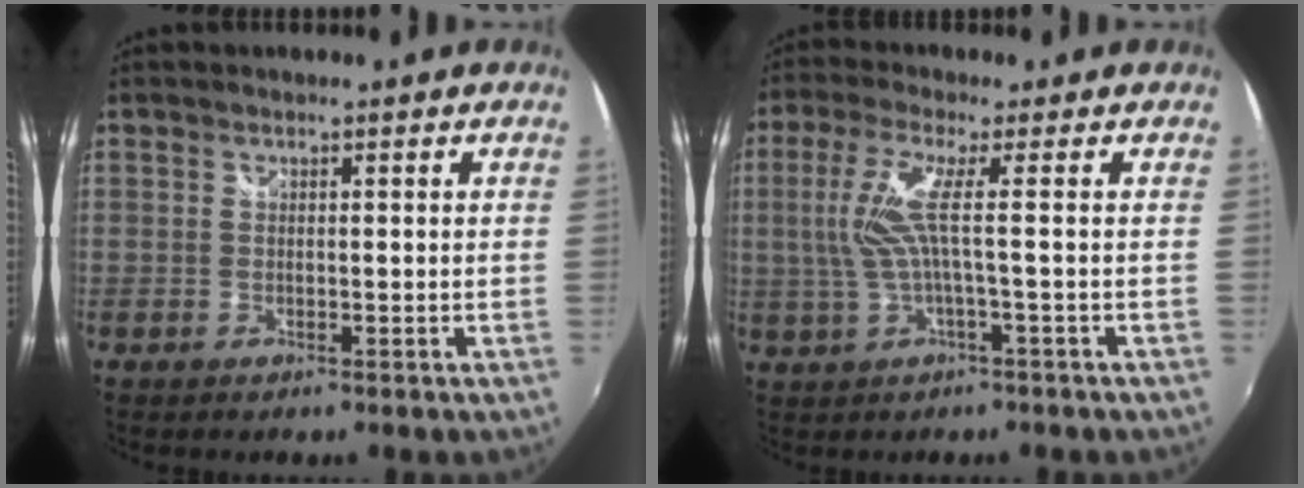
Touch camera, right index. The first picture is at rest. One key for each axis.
{"total": 6.7, "fx": -0.1, "fy": -0.7, "fz": 6.6, "tx": -0.143, "ty": -0.002, "tz": 0.011}